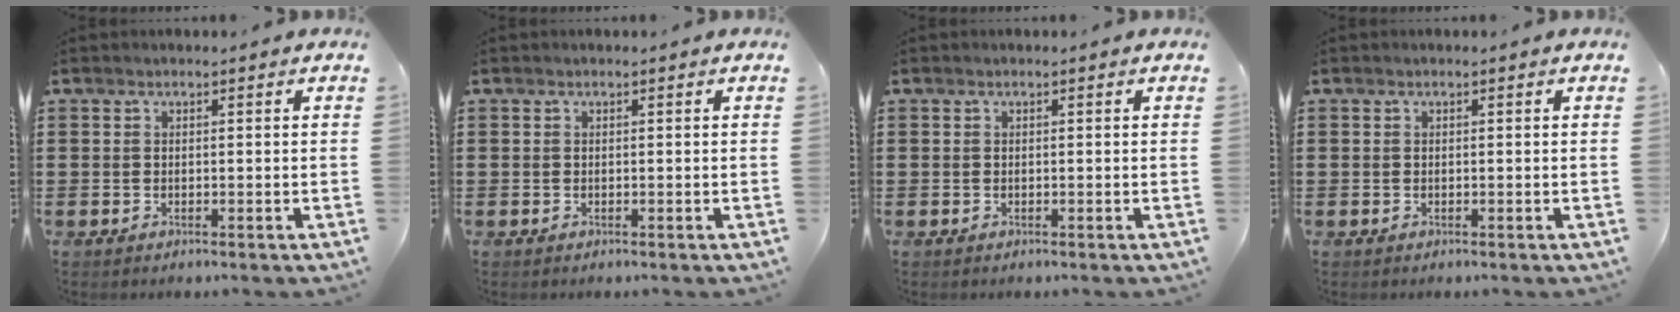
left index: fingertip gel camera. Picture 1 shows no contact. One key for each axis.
{"total": 0.0}
{"total": 0.0}
{"total": 0.0}